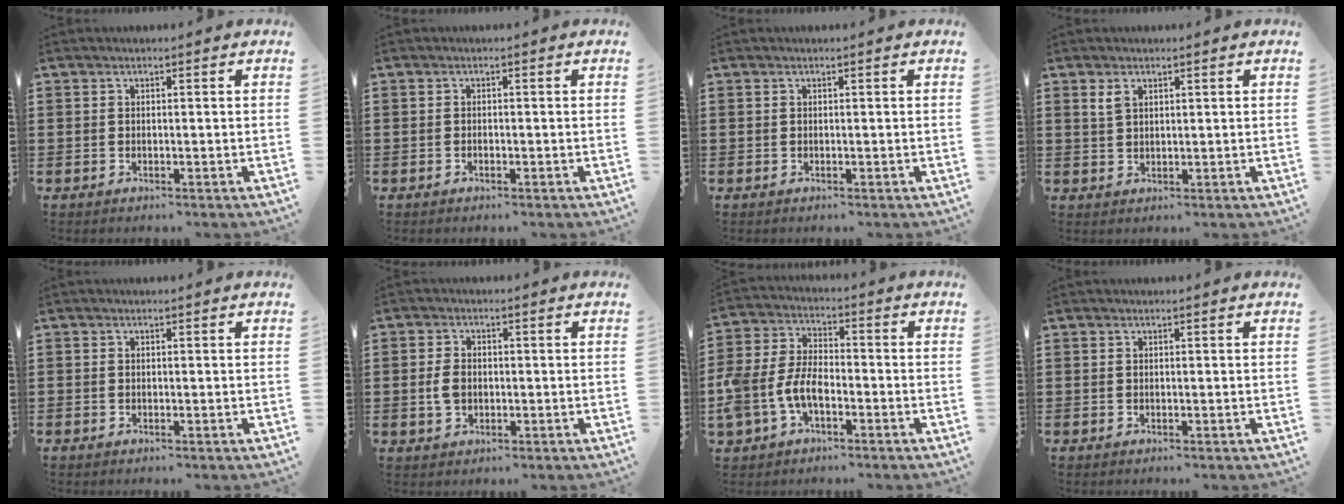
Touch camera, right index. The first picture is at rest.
{"total": 0.5, "force": [-0.3, 0.2, 0.3], "torque": [-0.009, -0.003, -0.005]}
{"total": 0.0}
{"total": 2.1, "force": [1.3, 1.1, 1.2], "torque": [-0.027, 0.004, 0.025]}
{"total": 0.0}
{"total": 3.1, "force": [-0.4, 2.1, 2.3], "torque": [-0.054, 0.001, -0.009]}
{"total": 6.8, "force": [-2.8, 4.1, 4.6], "torque": [-0.132, -0.001, -0.064]}
{"total": 0.0}